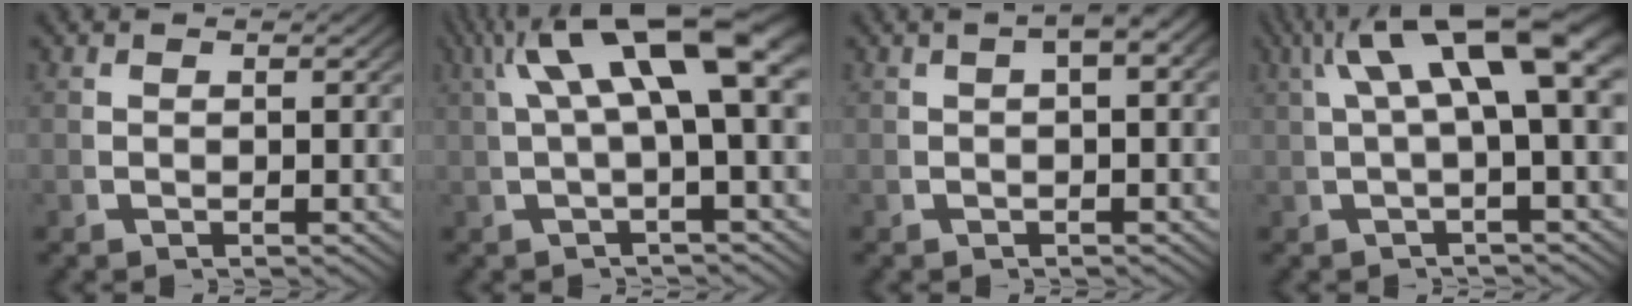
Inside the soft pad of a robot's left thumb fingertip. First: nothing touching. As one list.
[{"total": 7.9, "force": [2.4, 2.6, 7.1], "torque": [-0.114, 0.015, 0.033]}, {"total": 2.9, "force": [0.7, 1.1, 2.6], "torque": [-0.034, 0.019, 0.004]}, {"total": 6.8, "force": [2.0, 2.1, 6.1], "torque": [-0.097, 0.016, 0.027]}]